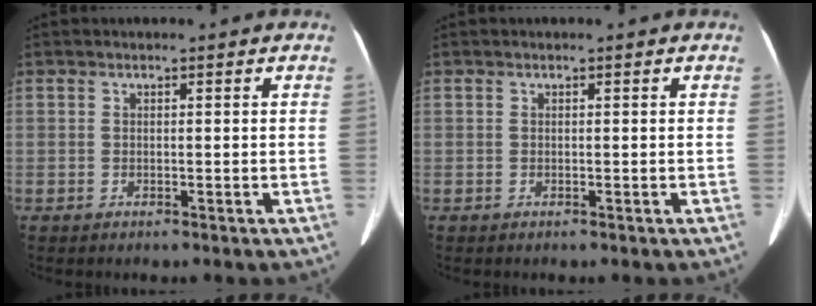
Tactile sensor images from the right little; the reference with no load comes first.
{"total": 0.0}